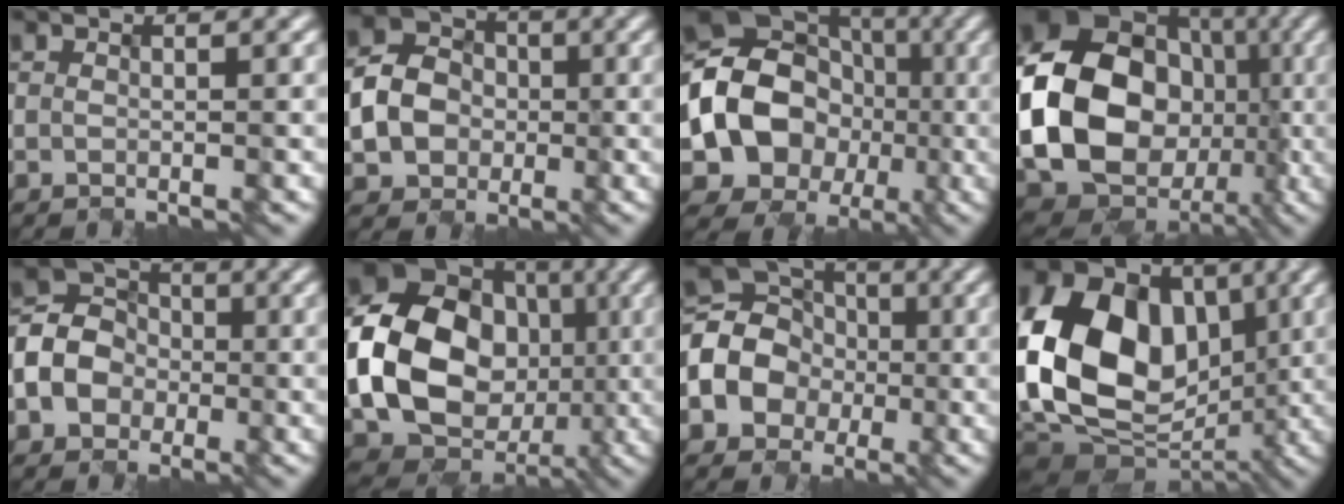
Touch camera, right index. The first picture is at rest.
{"total": 5.3, "force": [-0.9, 4.7, 2.2], "torque": [-0.052, 0.008, -0.023]}
{"total": 16.0, "force": [-2.2, 14.6, 6.3], "torque": [-0.126, 0.006, -0.063]}
{"total": 21.2, "force": [-2.5, 17.6, 11.6], "torque": [-0.225, -0.008, -0.094]}
{"total": 5.0, "force": [-1.8, 4.2, 1.9], "torque": [-0.041, 0.008, -0.043]}
{"total": 16.9, "force": [-1.5, 13.7, 9.7], "torque": [-0.189, 0.003, -0.037]}
{"total": 7.5, "force": [-1.9, 6.7, 2.8], "torque": [-0.055, 0.002, -0.057]}
{"total": 15.0, "force": [-0.4, 11.0, 10.2], "torque": [-0.196, 0.018, -0.030]}